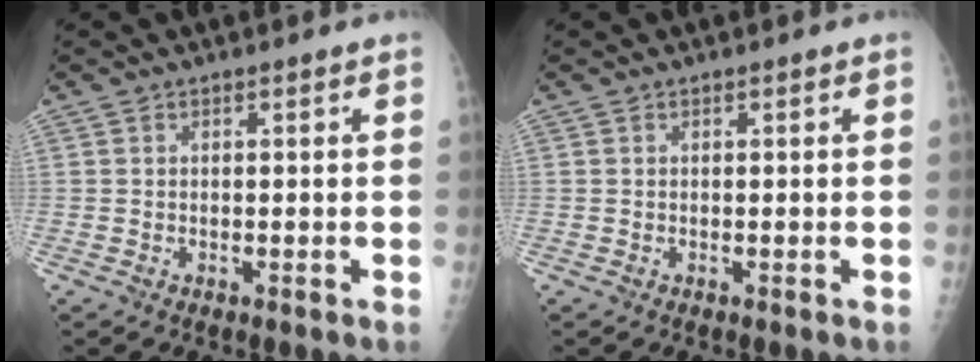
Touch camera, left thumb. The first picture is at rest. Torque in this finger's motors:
{"motor_torque": [0.00, 0.07, -0.07, -0.03, 0.00]}